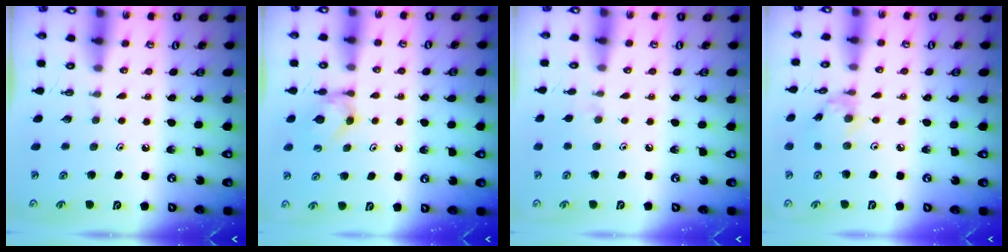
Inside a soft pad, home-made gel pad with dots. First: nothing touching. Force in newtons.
{"total": 3.2, "press": 3.2, "slide": 0.6}
{"total": 2.2, "press": 2.1, "slide": 0.4}
{"total": 2.8, "press": 2.8, "slide": 0.1}